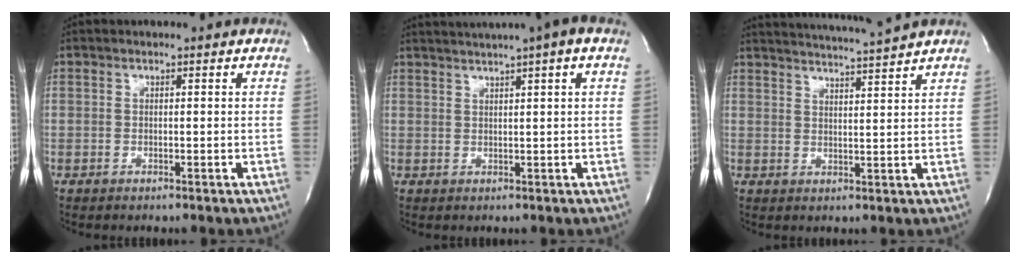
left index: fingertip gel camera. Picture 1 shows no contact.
{"total": 8.9, "force": [6.4, -0.5, 6.2], "torque": [-0.102, 0.030, 0.078]}
{"total": 10.2, "force": [9.6, -2.0, 3.0], "torque": [-0.054, -0.016, 0.136]}